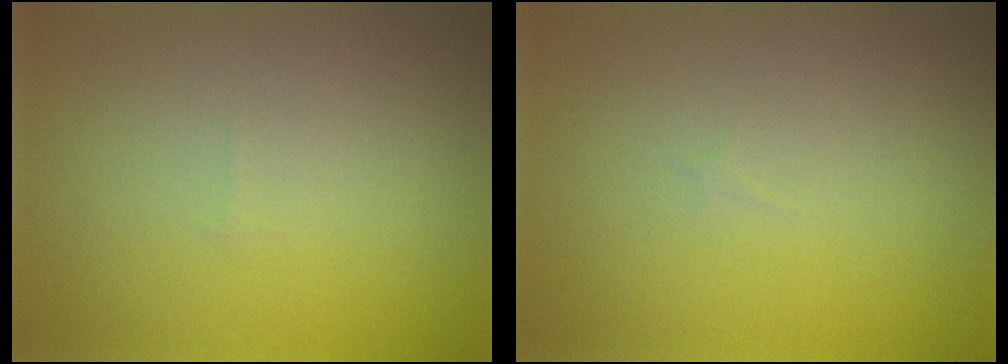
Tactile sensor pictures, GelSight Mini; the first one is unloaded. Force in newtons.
{"total": 0.0}